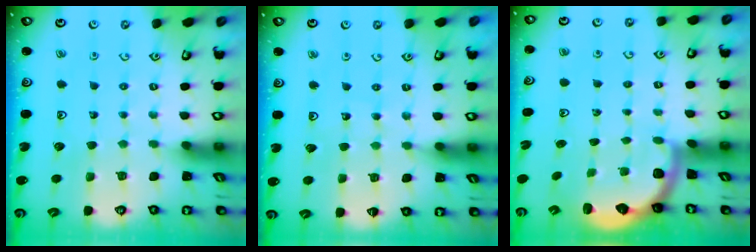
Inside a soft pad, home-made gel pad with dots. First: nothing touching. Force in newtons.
{"total": 5.8, "press": 5.7, "slide": 0.6}
{"total": 2.1, "press": 1.9, "slide": 0.8}